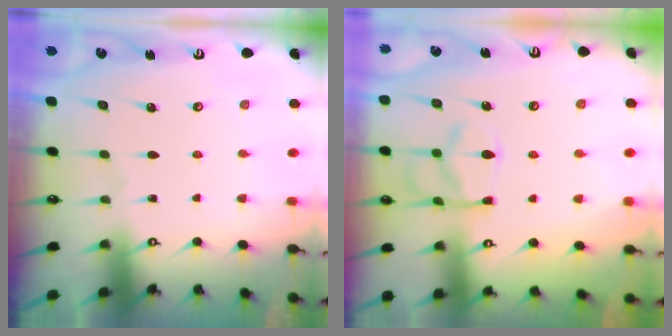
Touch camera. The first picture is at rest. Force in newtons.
{"total": 6.8, "press": 6.5, "slide": 1.7}